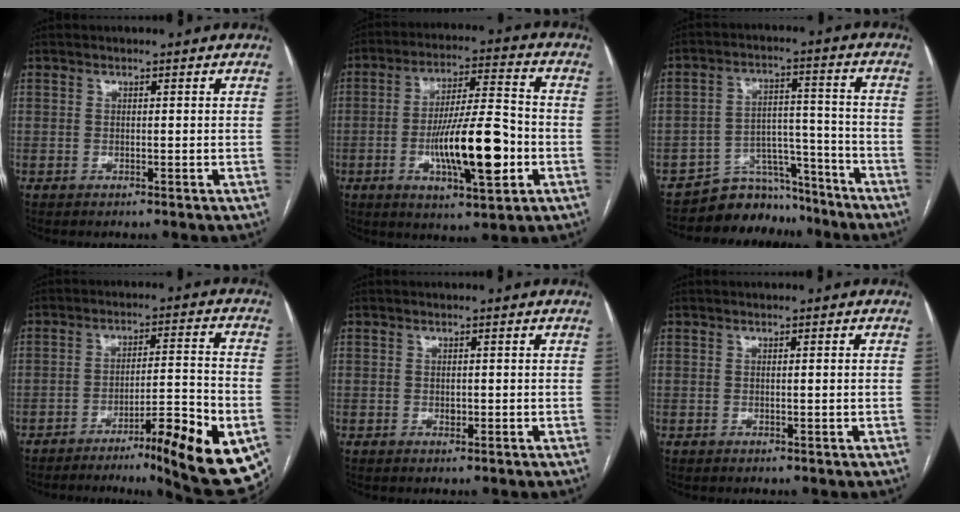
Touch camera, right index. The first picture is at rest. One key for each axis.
{"total": 15.1, "fx": -3.9, "fy": 2.7, "fz": 14.3, "tx": -0.246, "ty": 0.001, "tz": -0.063}
{"total": 9.1, "fx": -8.3, "fy": 3.9, "fz": -0.1, "tx": 0.023, "ty": 0.061, "tz": -0.134}
{"total": 18.4, "fx": -10.2, "fy": 2.0, "fz": 15.2, "tx": -0.134, "ty": 0.013, "tz": -0.145}
{"total": 0.8, "fx": -0.1, "fy": 0.5, "fz": 0.6, "tx": -0.008, "ty": 0.000, "tz": -0.001}
{"total": 0.7, "fx": 0.0, "fy": -0.2, "fz": 0.7, "tx": -0.011, "ty": 0.001, "tz": 0.002}